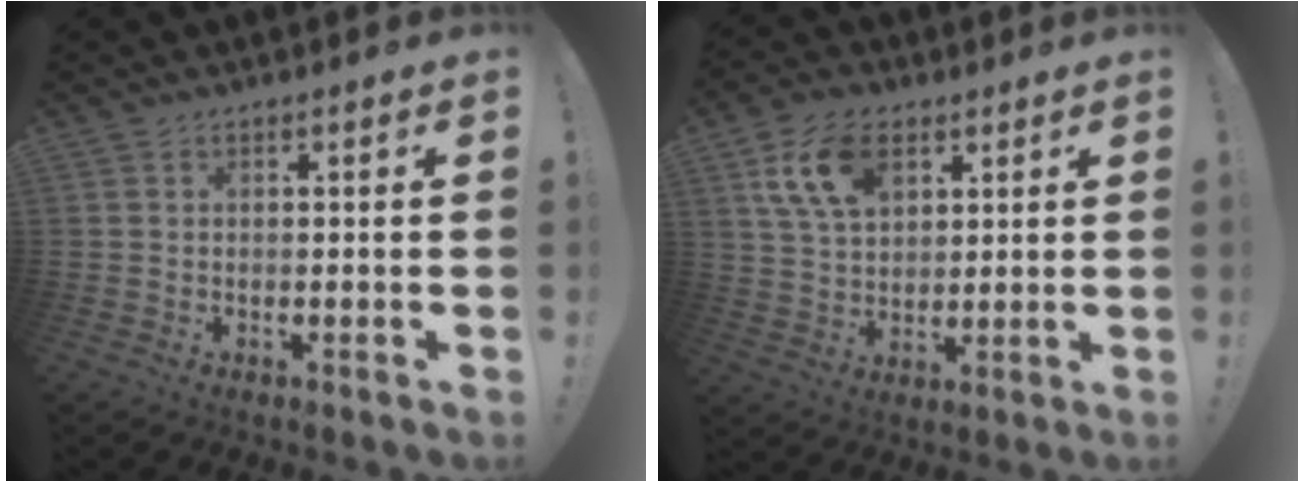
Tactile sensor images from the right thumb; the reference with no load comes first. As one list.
[{"total": 13.9, "force": [6.5, 8.7, 8.6], "torque": [-0.152, -0.010, 0.125]}]